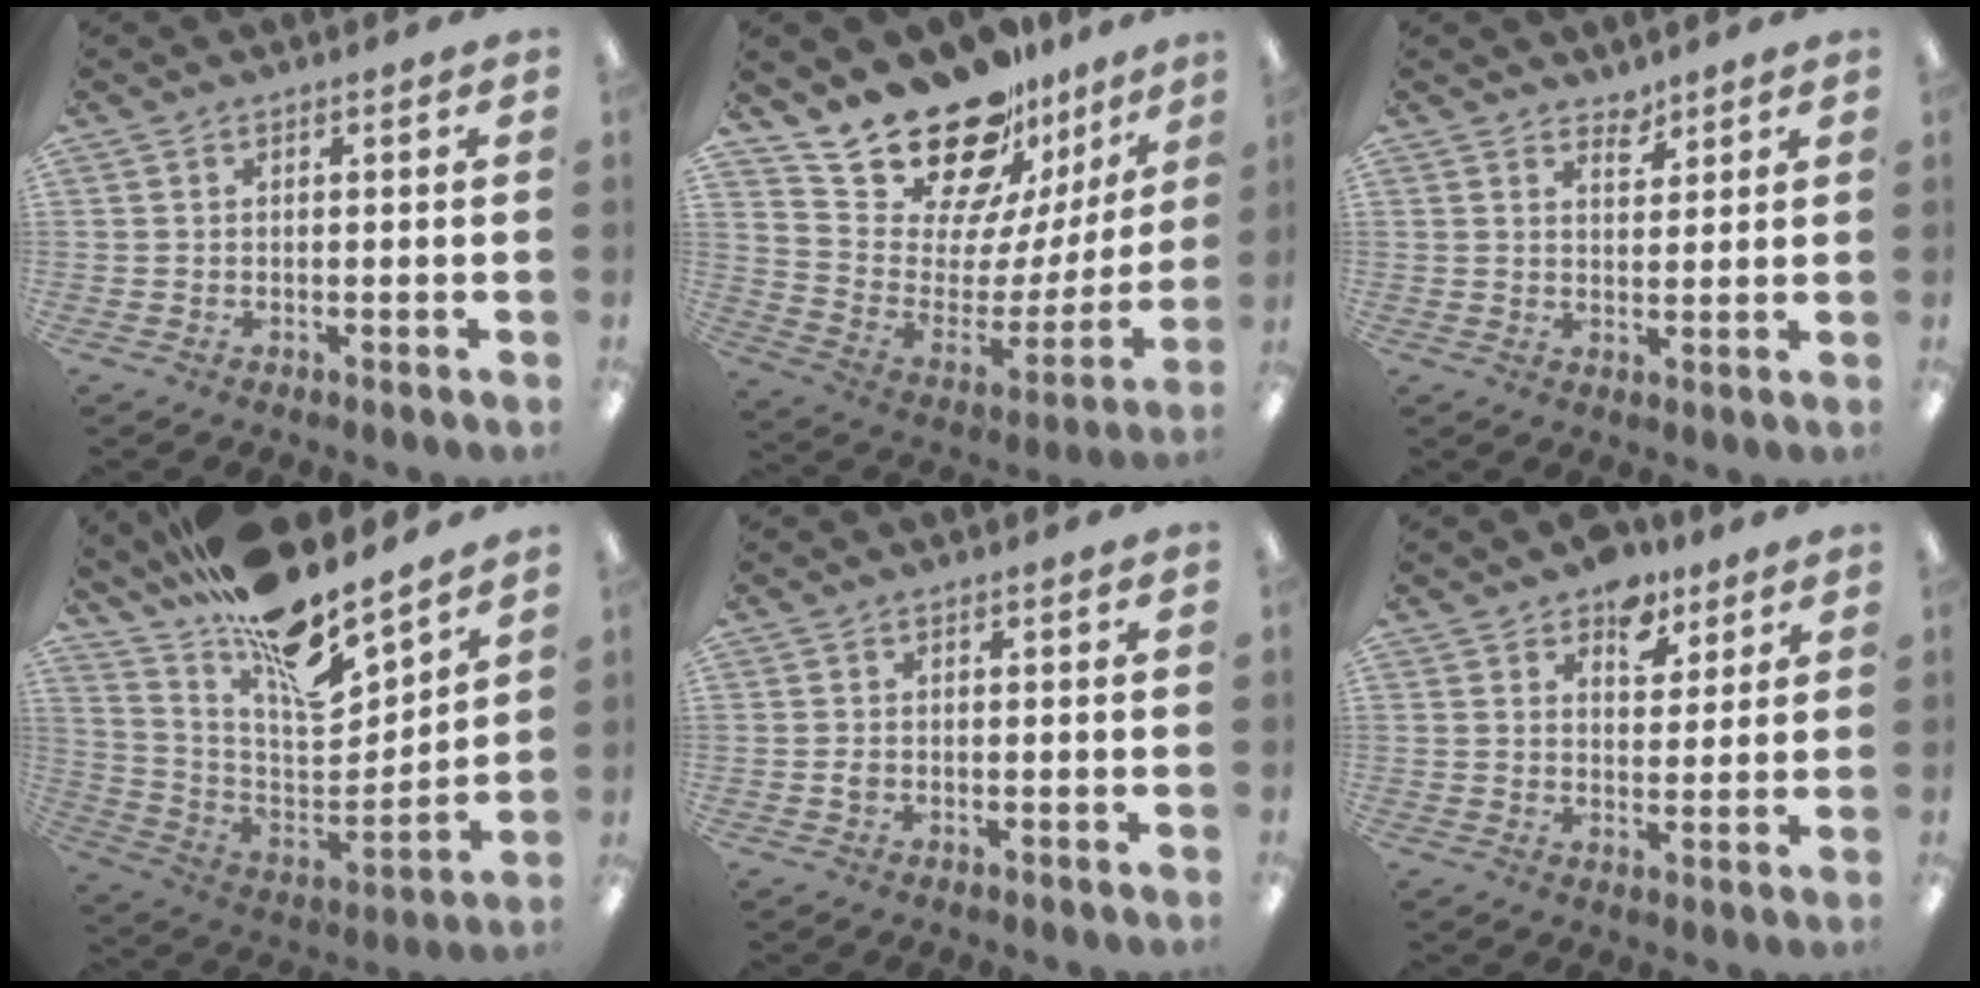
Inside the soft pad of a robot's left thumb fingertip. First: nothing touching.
{"total": 23.1, "force": [19.8, 9.3, 7.3], "torque": [-0.128, -0.150, 0.360]}
{"total": 3.5, "force": [3.2, 1.4, 0.7], "torque": [0.005, -0.024, 0.055]}
{"total": 19.3, "force": [15.2, 5.7, 10.3], "torque": [-0.167, -0.125, 0.255]}
{"total": 1.0, "force": [-0.2, 0.7, 0.7], "torque": [-0.013, 0.003, -0.004]}
{"total": 7.9, "force": [5.7, 4.8, 2.5], "torque": [-0.026, -0.031, 0.101]}